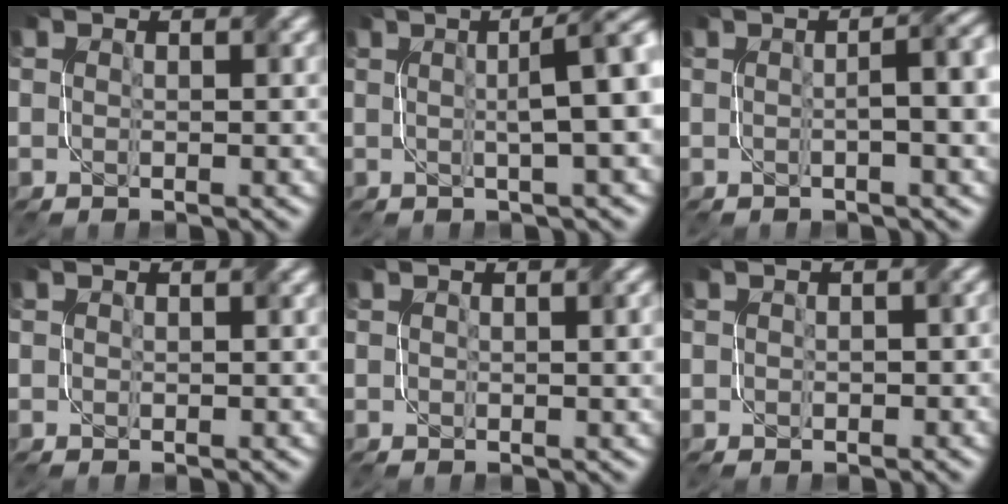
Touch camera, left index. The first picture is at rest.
{"total": 6.9, "force": [1.1, 1.9, 6.5], "torque": [-0.045, 0.026, 0.003]}
{"total": 5.3, "force": [0.1, 1.5, 5.1], "torque": [-0.052, 0.014, 0.000]}
{"total": 0.0}
{"total": 1.5, "force": [0.5, 0.6, 1.3], "torque": [-0.015, 0.003, 0.008]}
{"total": 1.1, "force": [0.0, 0.8, 0.7], "torque": [-0.008, 0.000, 0.000]}